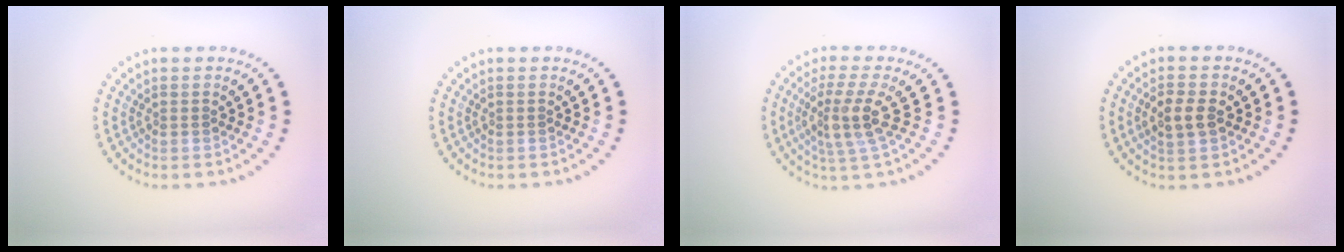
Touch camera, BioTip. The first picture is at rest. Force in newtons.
{"total": 0.0}
{"total": 3.6, "press": 2.7, "slide": 2.4}
{"total": 2.7, "press": 2.6, "slide": 0.3}